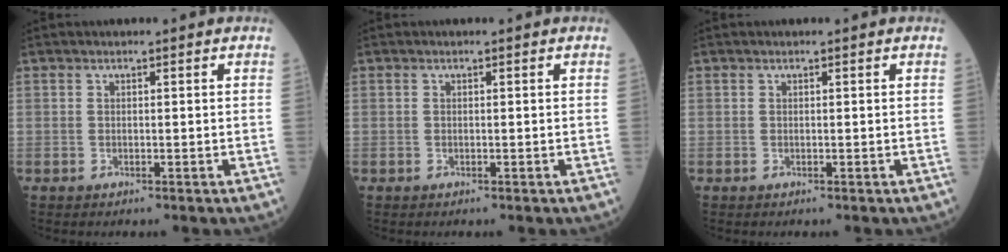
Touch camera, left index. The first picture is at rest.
{"total": 0.0}
{"total": 0.0}